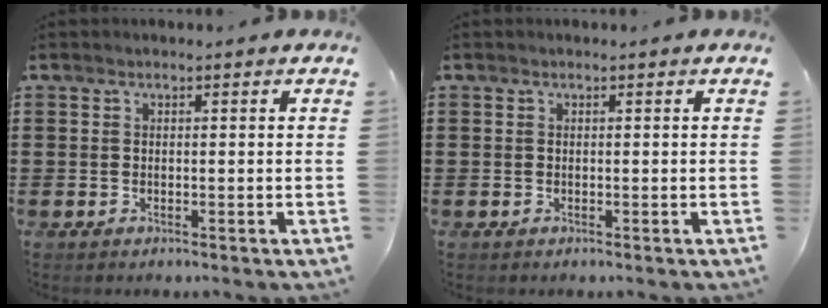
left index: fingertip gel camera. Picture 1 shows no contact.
{"total": 0.0}